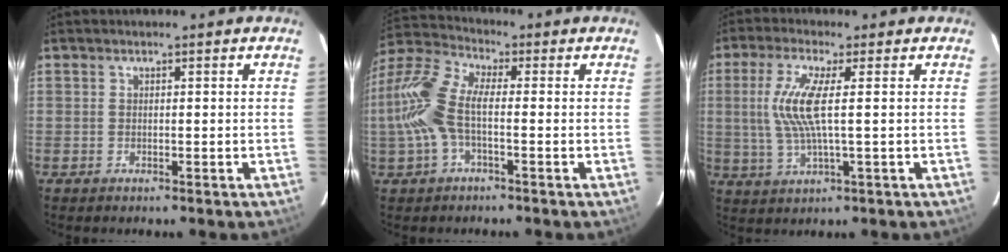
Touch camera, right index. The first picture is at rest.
{"total": 11.4, "force": [-1.6, 4.6, 10.4], "torque": [-0.233, 0.013, -0.038]}
{"total": 8.5, "force": [1.0, 0.8, 8.4], "torque": [-0.175, 0.000, 0.024]}